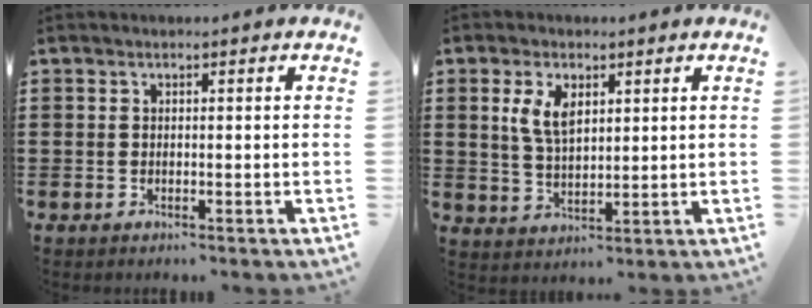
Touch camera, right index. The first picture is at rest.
{"total": 5.4, "force": [2.0, 2.8, 4.2], "torque": [-0.091, 0.009, 0.035]}